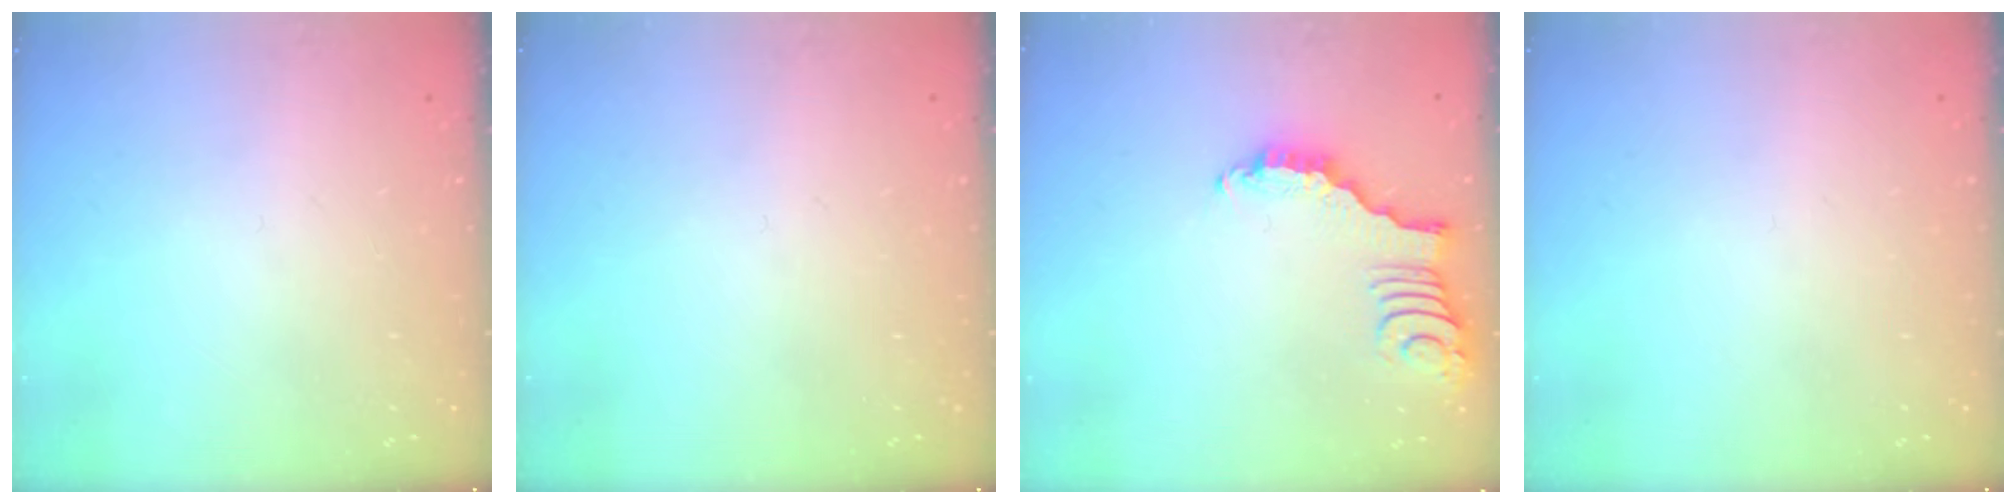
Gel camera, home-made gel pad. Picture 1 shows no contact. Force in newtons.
{"total": 0.0}
{"total": 2.8, "press": 2.7, "slide": 0.4}
{"total": 0.0}